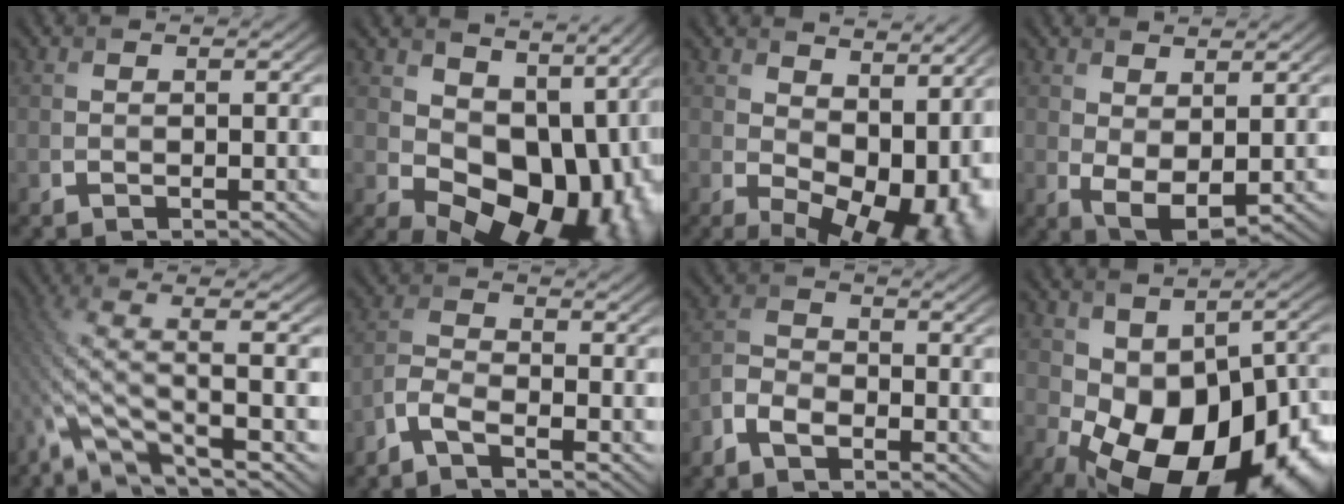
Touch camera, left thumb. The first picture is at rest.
{"total": 14.9, "force": [1.2, 10.8, 10.2], "torque": [-0.127, -0.029, 0.056]}
{"total": 13.0, "force": [1.8, 8.2, 9.9], "torque": [-0.129, -0.027, 0.063]}
{"total": 4.1, "force": [0.9, 2.3, 3.3], "torque": [-0.078, -0.008, 0.022]}
{"total": 5.8, "force": [-2.0, 1.2, 5.3], "torque": [-0.119, 0.012, -0.058]}
{"total": 3.4, "force": [-2.7, 0.8, 1.9], "torque": [-0.050, -0.002, -0.068]}
{"total": 3.7, "force": [-2.5, 1.9, 1.8], "torque": [-0.044, 0.001, -0.061]}
{"total": 18.5, "force": [-6.1, 11.1, 13.6], "torque": [-0.177, -0.031, -0.064]}